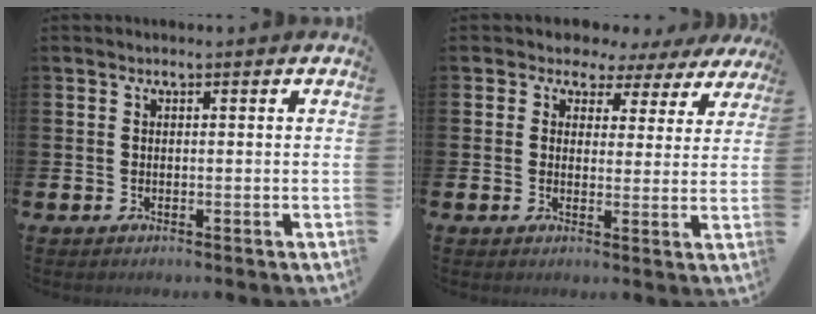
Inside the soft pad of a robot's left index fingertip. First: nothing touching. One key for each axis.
{"total": 3.0, "fx": 1.9, "fy": 2.3, "fz": -0.1, "tx": -0.012, "ty": -0.016, "tz": 0.026}